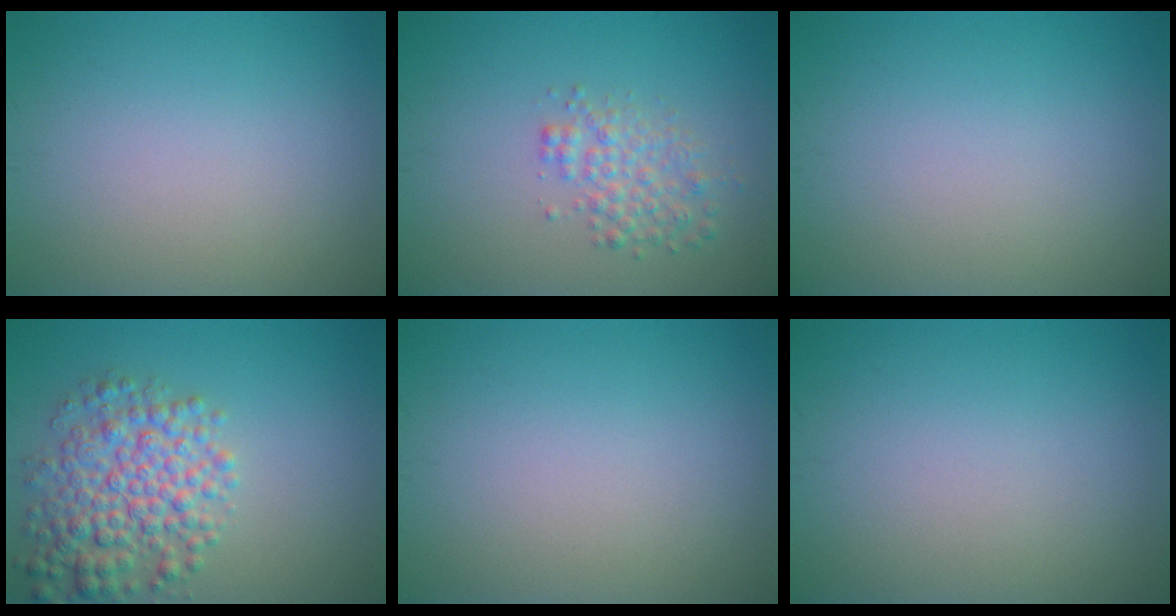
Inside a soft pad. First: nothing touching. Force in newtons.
{"total": 2.6, "press": 2.6, "slide": 0.1}
{"total": 0.0}
{"total": 6.0, "press": 6.0, "slide": 0.2}
{"total": 0.0}
{"total": 0.0}